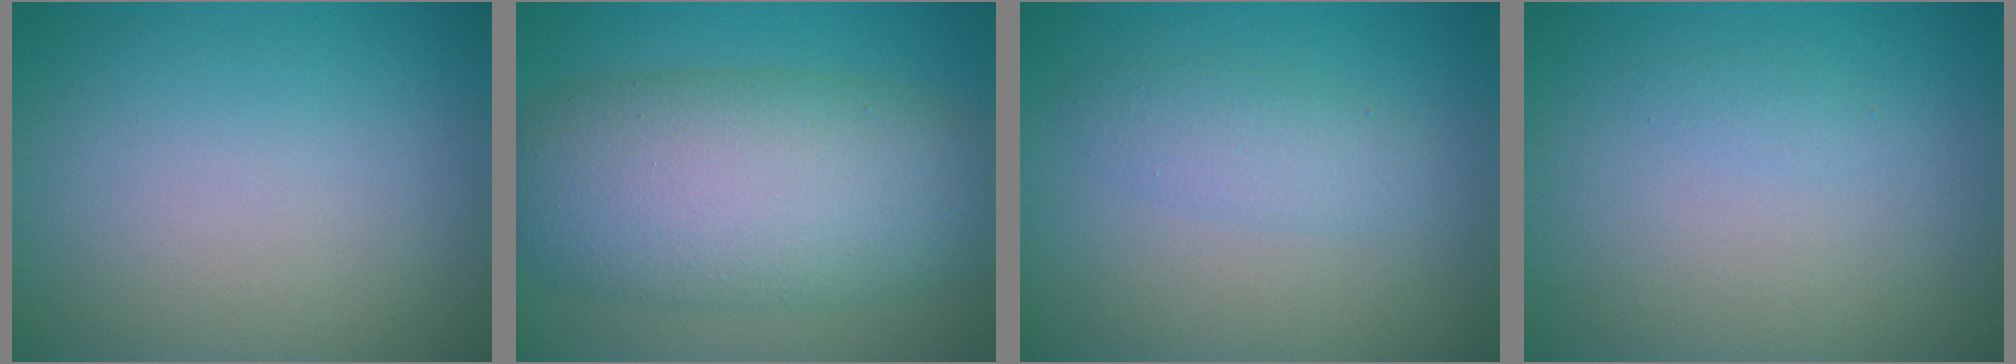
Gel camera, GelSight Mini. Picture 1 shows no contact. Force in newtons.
{"total": 11.3, "press": 11.3, "slide": 0.3}
{"total": 2.2, "press": 2.2, "slide": 0.1}
{"total": 0.6, "press": 0.6, "slide": 0.0}